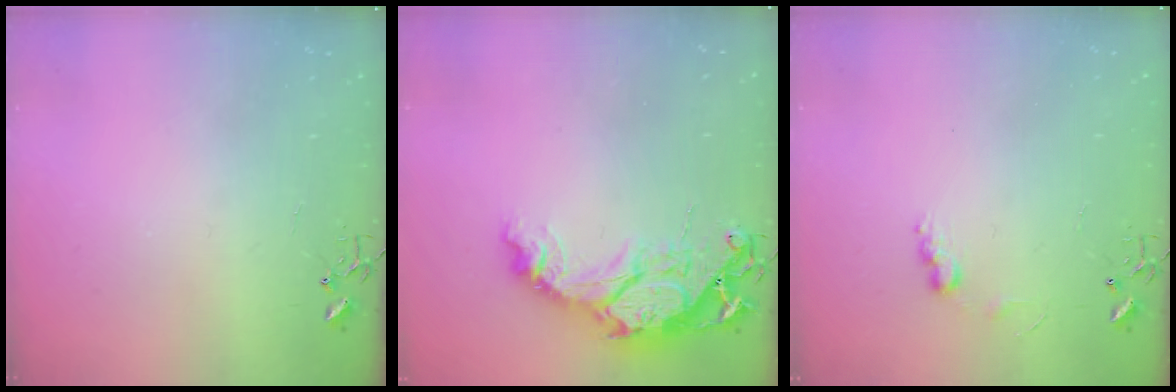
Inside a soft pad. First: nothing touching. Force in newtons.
{"total": 14.8, "press": 14.7, "slide": 1.3}
{"total": 6.6, "press": 6.5, "slide": 0.4}